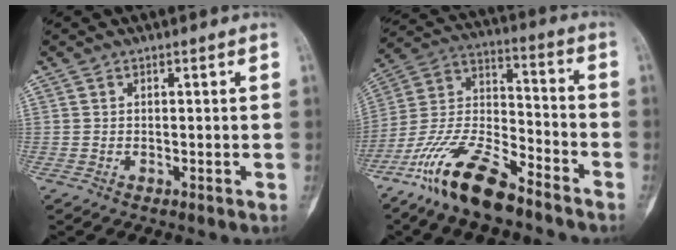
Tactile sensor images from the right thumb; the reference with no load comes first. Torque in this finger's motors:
{"motor_torque": [1.86, -0.05, 1.21, -0.97, 0.22]}